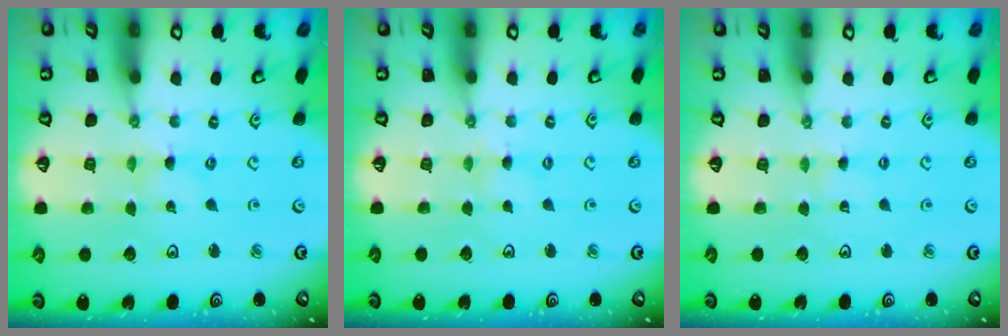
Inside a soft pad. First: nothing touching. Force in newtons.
{"total": 1.8, "press": 1.8, "slide": 0.3}
{"total": 1.7, "press": 1.6, "slide": 0.4}